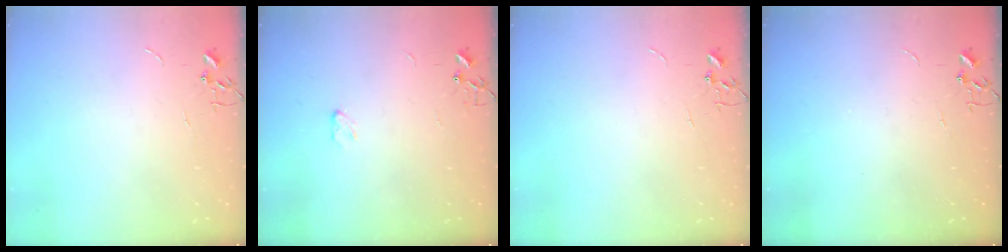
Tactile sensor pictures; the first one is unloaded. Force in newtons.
{"total": 2.9, "press": 2.9, "slide": 0.4}
{"total": 0.0}
{"total": 0.0}